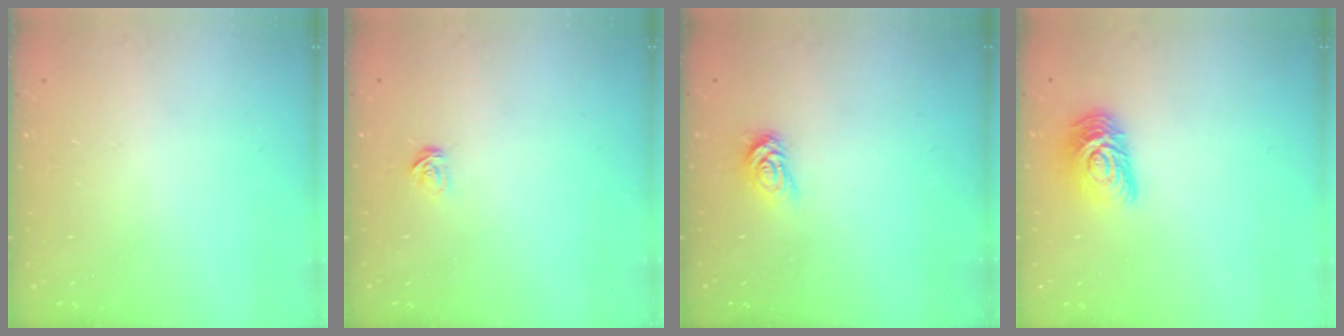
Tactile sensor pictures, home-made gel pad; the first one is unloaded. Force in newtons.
{"total": 2.4, "press": 2.4, "slide": 0.2}
{"total": 3.9, "press": 3.9, "slide": 0.5}
{"total": 10.5, "press": 10.5, "slide": 0.6}